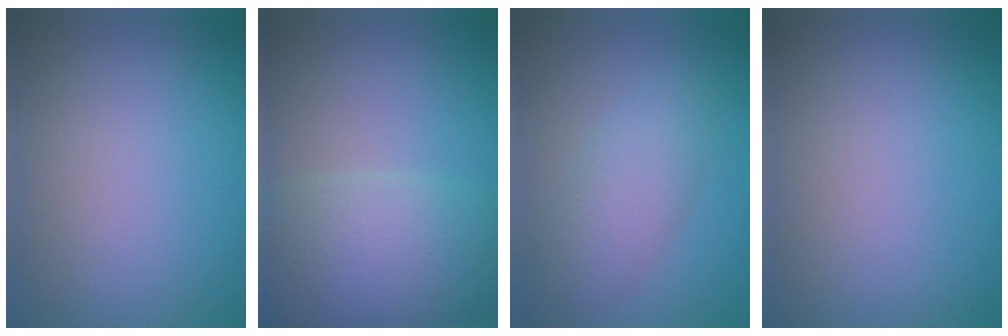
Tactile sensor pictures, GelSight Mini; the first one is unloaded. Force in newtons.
{"total": 8.6, "press": 8.6, "slide": 0.6}
{"total": 3.9, "press": 3.9, "slide": 0.1}
{"total": 0.0}